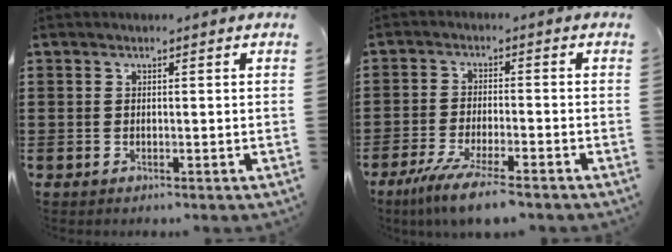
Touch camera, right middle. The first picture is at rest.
{"total": 6.0, "force": [-4.9, 0.1, 3.6], "torque": [-0.077, -0.018, -0.092]}